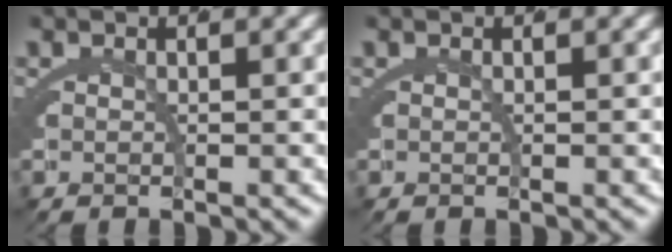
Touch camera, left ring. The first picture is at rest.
{"total": 0.0}